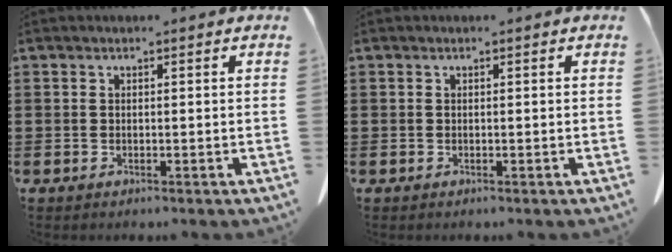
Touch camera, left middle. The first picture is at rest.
{"total": 0.0}